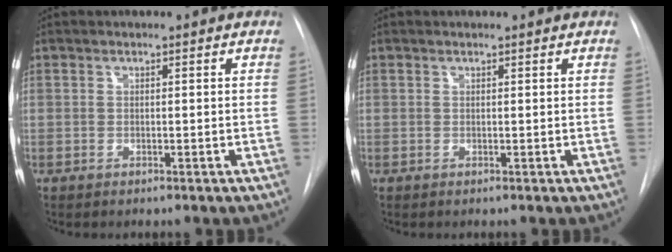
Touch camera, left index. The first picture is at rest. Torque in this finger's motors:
{"motor_torque": [-0.31, -0.33, -0.45, -0.05]}